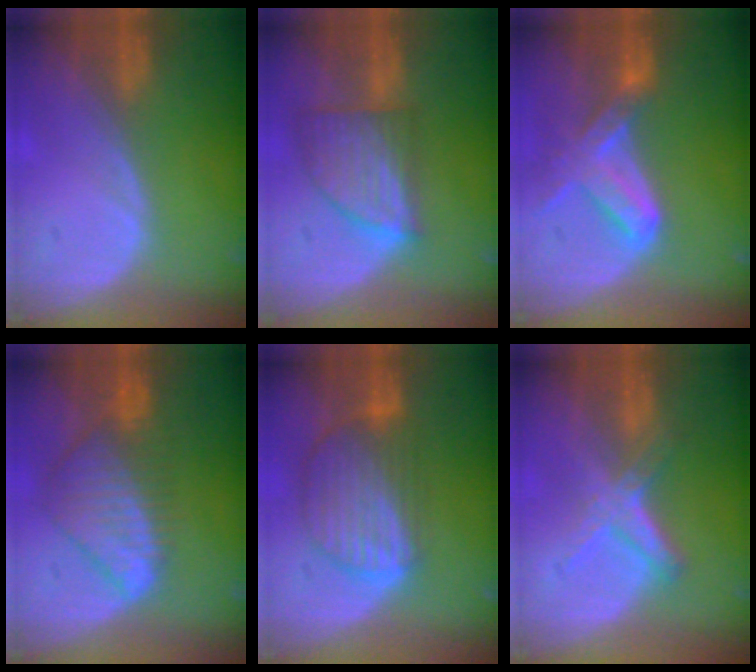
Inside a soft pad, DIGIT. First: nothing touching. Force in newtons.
{"total": 7.5, "press": 6.8, "slide": 3.1}
{"total": 7.2, "press": 6.7, "slide": 2.8}
{"total": 8.7, "press": 7.5, "slide": 4.3}
{"total": 9.0, "press": 7.7, "slide": 4.6}
{"total": 5.6, "press": 5.3, "slide": 1.7}